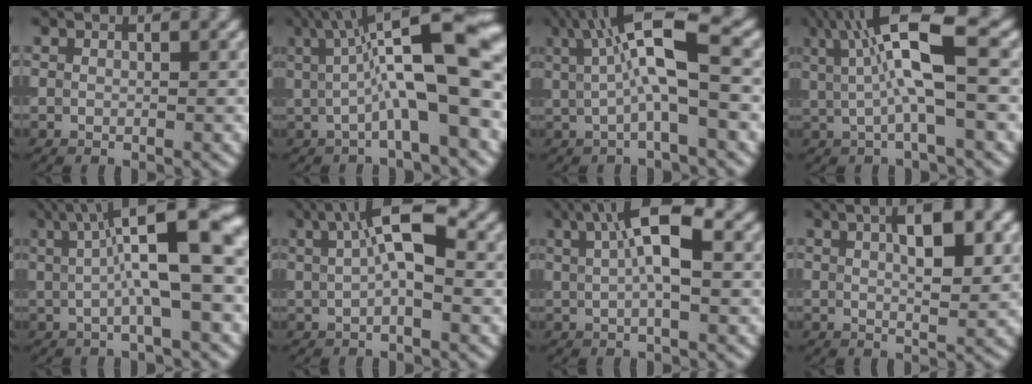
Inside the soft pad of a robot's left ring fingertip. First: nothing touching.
{"total": 11.6, "force": [1.5, 2.9, 11.1], "torque": [-0.158, 0.025, 0.016]}
{"total": 7.1, "force": [1.4, 1.7, 6.8], "torque": [-0.122, 0.011, 0.019]}
{"total": 7.7, "force": [1.7, 1.8, 7.3], "torque": [-0.133, 0.007, 0.026]}
{"total": 9.6, "force": [1.7, 2.1, 9.2], "torque": [-0.133, 0.009, 0.023]}
{"total": 5.5, "force": [1.3, 1.6, 5.1], "torque": [-0.081, 0.010, 0.013]}
{"total": 6.0, "force": [1.7, 1.6, 5.5], "torque": [-0.087, 0.009, 0.022]}
{"total": 5.7, "force": [2.0, 1.8, 5.1], "torque": [-0.071, 0.005, 0.030]}